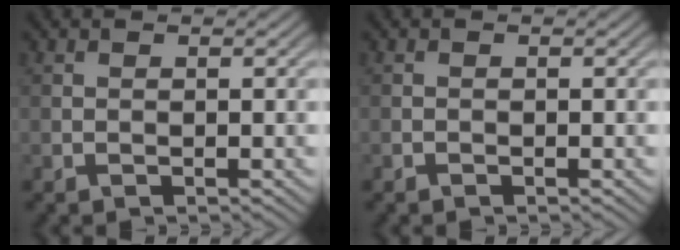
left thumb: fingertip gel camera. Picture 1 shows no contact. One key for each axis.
{"total": 0.0}